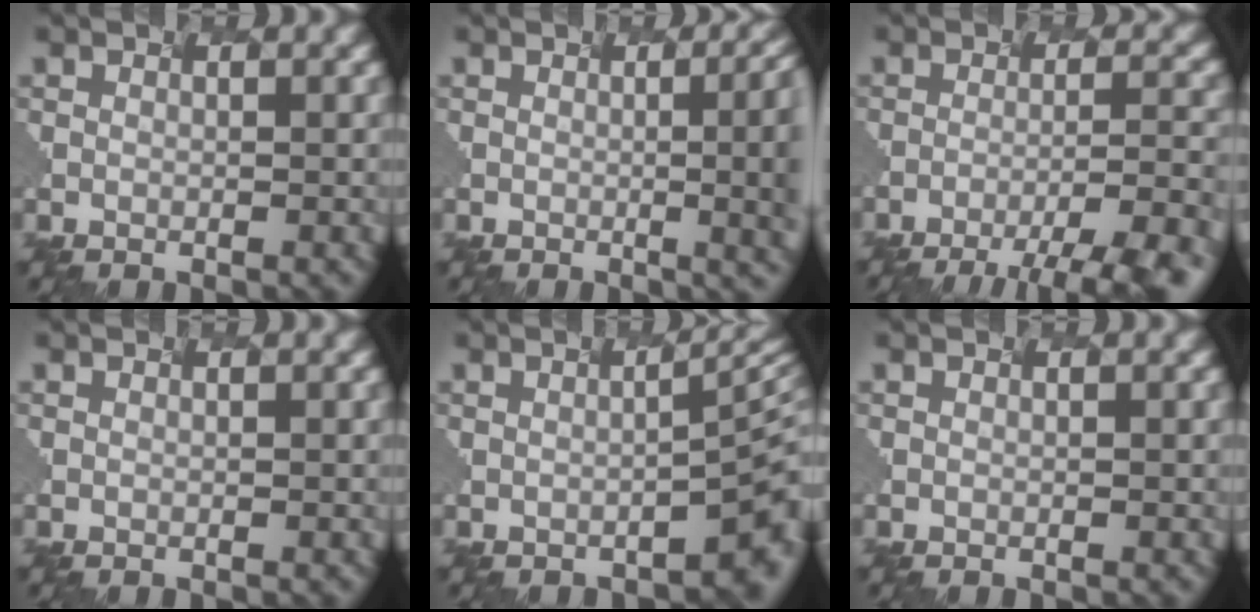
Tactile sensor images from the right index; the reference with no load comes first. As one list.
[{"total": 12.1, "force": [0.4, 6.5, 10.2], "torque": [-0.041, 0.030, 0.020]}, {"total": 8.8, "force": [-6.2, 1.6, 6.0], "torque": [-0.073, 0.007, -0.073]}, {"total": 0.0}, {"total": 5.8, "force": [-1.6, 1.5, 5.4], "torque": [-0.049, 0.009, -0.014]}, {"total": 0.0}]